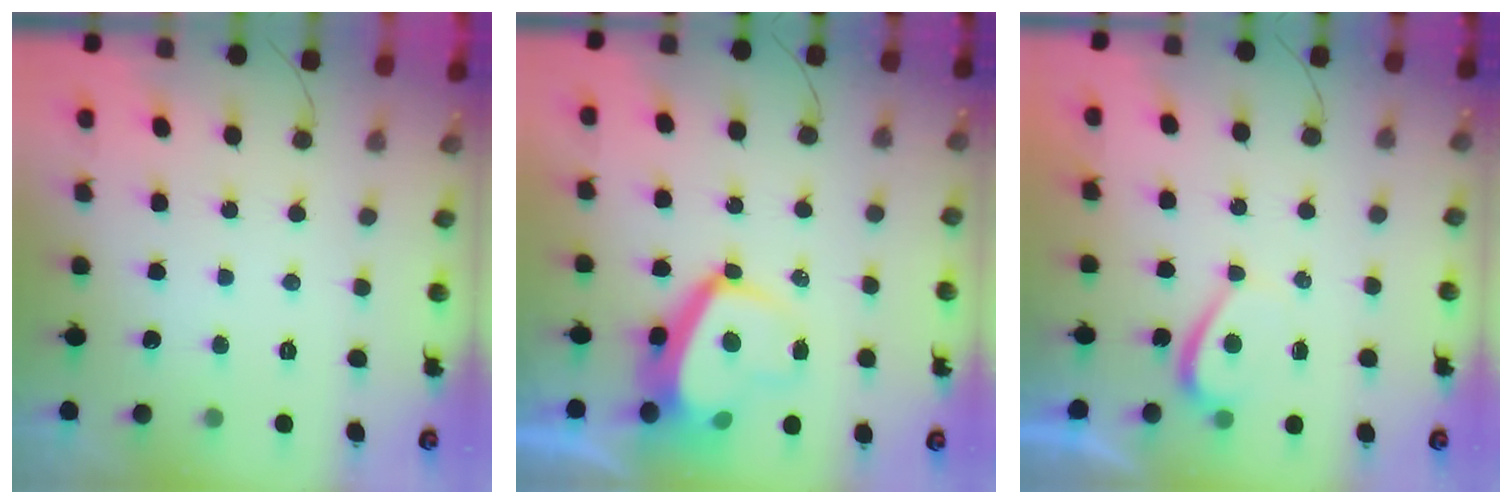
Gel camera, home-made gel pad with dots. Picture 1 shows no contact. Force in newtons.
{"total": 8.4, "press": 8.3, "slide": 0.7}
{"total": 1.1, "press": 1.0, "slide": 0.6}